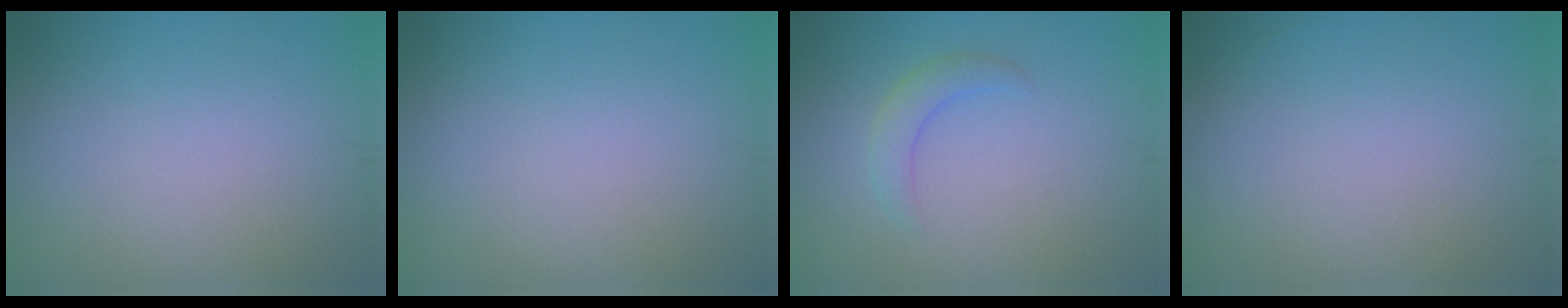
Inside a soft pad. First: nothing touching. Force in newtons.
{"total": 0.0}
{"total": 2.1, "press": 2.1, "slide": 0.2}
{"total": 0.0}